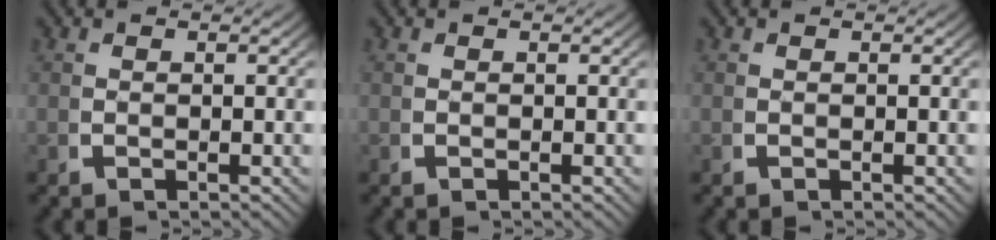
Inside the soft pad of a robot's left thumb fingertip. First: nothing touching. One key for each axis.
{"total": 0.0}
{"total": 0.0}